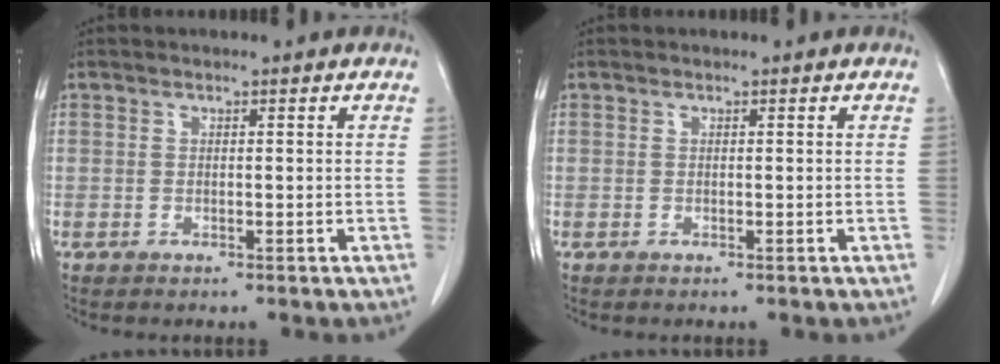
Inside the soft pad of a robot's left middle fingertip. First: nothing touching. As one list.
[{"total": 0.0}]